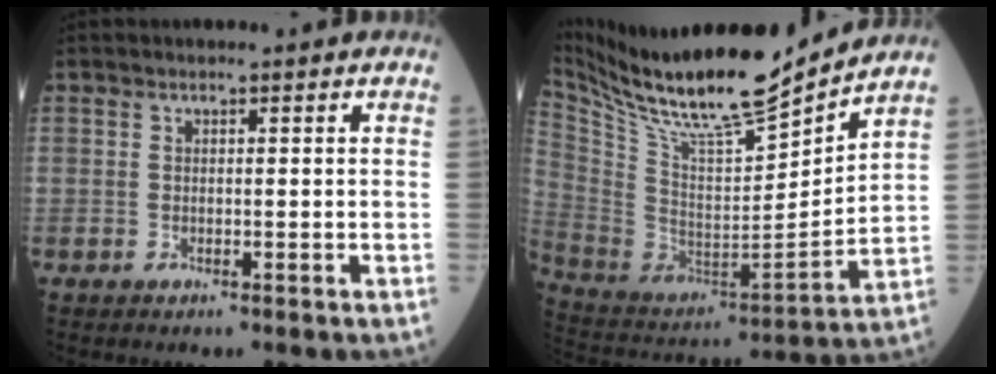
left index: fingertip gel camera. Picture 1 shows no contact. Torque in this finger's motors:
{"motor_torque": [0.93, -1.21, 0.16, 0.06]}